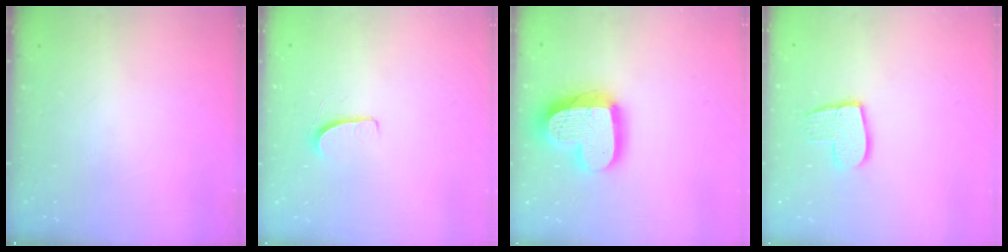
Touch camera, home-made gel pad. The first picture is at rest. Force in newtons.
{"total": 5.1, "press": 5.0, "slide": 0.5}
{"total": 19.5, "press": 19.4, "slide": 1.7}
{"total": 10.9, "press": 10.9, "slide": 0.9}